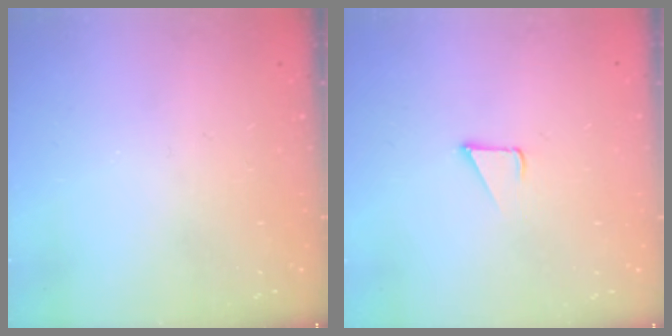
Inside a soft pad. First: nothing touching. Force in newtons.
{"total": 2.8, "press": 2.8, "slide": 0.2}